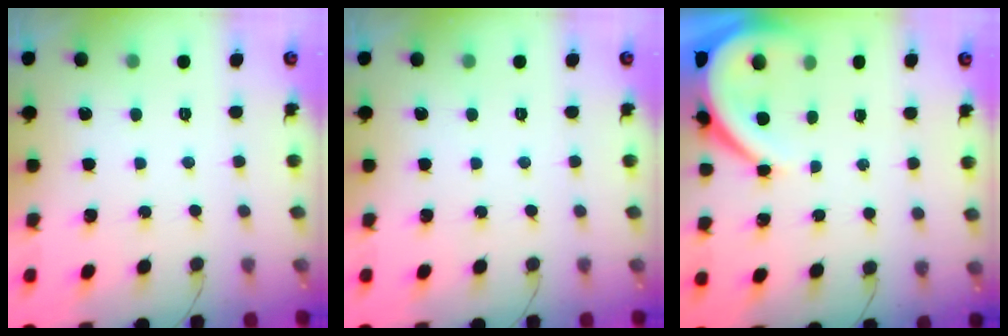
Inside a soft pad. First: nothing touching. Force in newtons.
{"total": 0.0}
{"total": 6.8, "press": 6.8, "slide": 0.6}